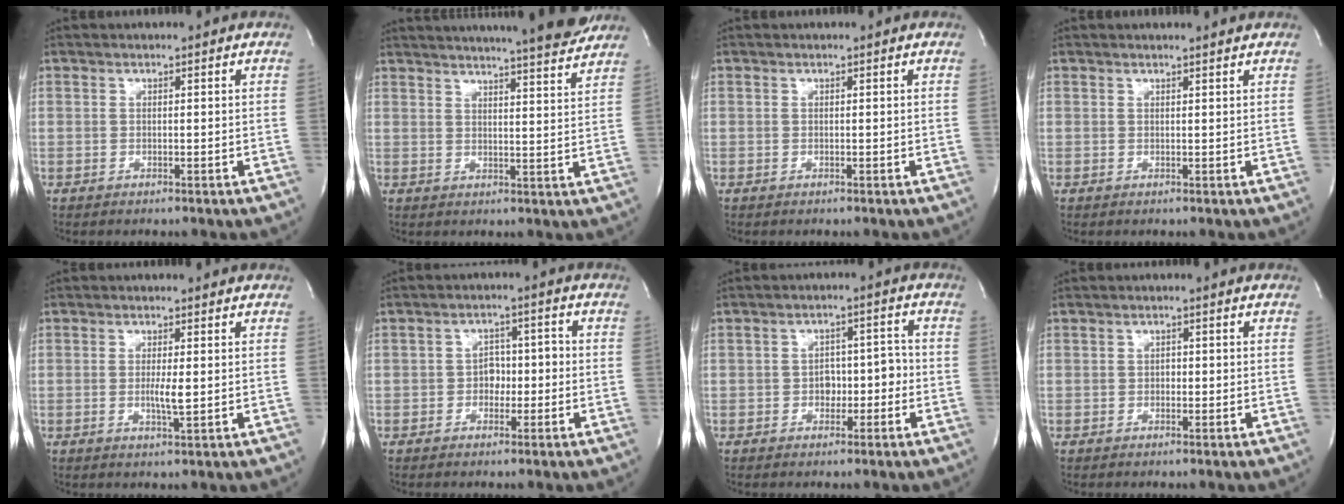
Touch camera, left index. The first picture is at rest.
{"total": 18.1, "force": [16.7, 0.0, 7.1], "torque": [-0.113, -0.034, 0.209]}
{"total": 0.0}
{"total": 1.2, "force": [1.1, -0.3, 0.0], "torque": [-0.010, -0.007, 0.011]}
{"total": 2.5, "force": [-0.4, 0.2, 2.5], "torque": [-0.052, -0.008, -0.007]}
{"total": 3.6, "force": [-1.4, 2.5, 2.1], "torque": [-0.027, 0.013, -0.027]}
{"total": 4.4, "force": [-1.7, 2.8, 2.9], "torque": [-0.037, 0.020, -0.027]}
{"total": 0.9, "force": [-0.5, 0.6, 0.4], "torque": [-0.004, 0.000, -0.012]}